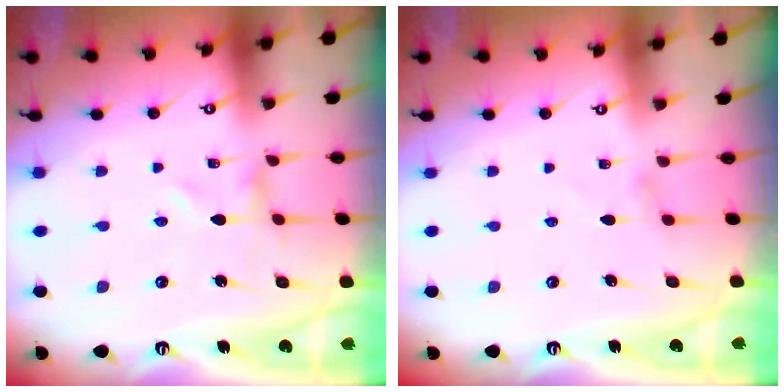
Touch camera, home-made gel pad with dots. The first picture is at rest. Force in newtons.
{"total": 0.0}